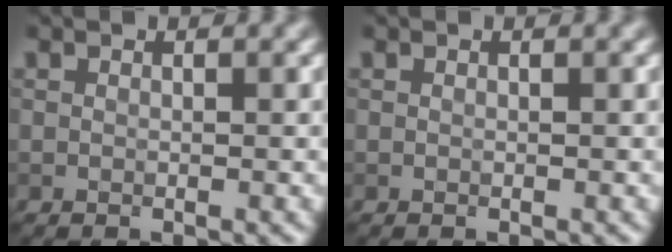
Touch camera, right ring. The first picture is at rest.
{"total": 0.0}